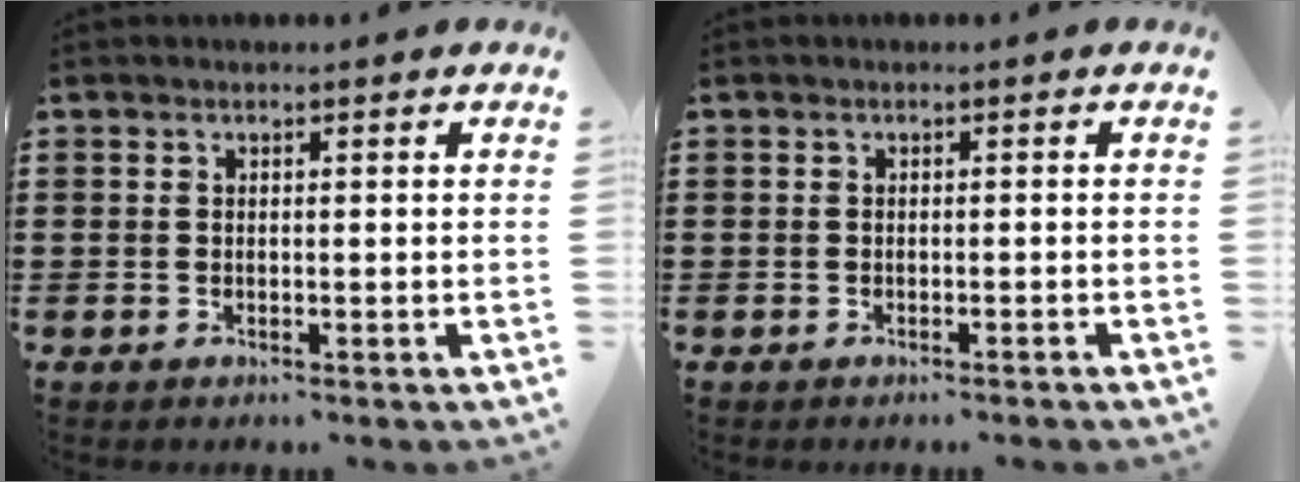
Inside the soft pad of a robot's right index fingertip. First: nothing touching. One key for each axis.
{"total": 0.5, "fx": -0.4, "fy": -0.2, "fz": 0.2, "tx": -0.006, "ty": -0.004, "tz": -0.008}